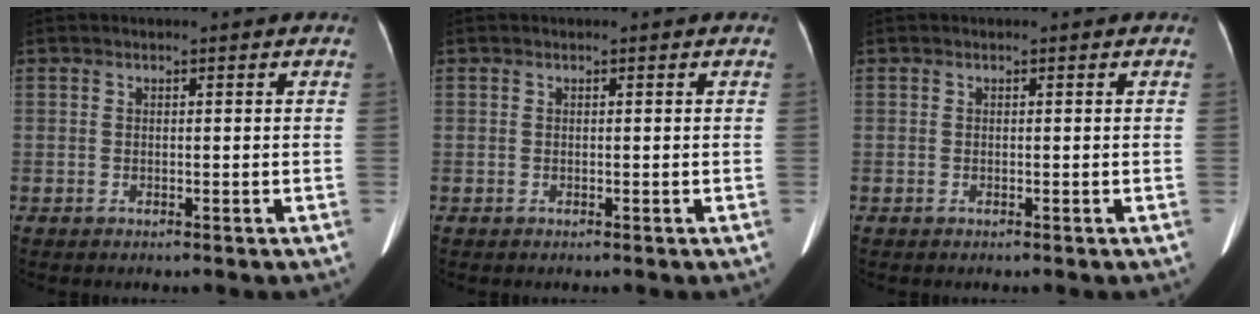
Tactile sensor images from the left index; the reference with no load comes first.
{"total": 0.0}
{"total": 0.0}